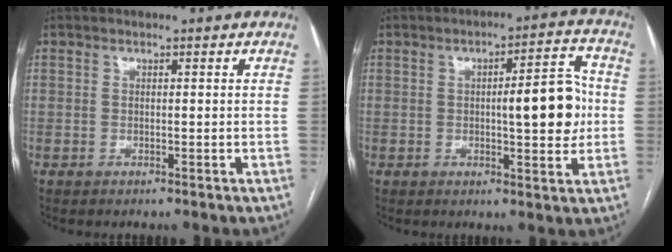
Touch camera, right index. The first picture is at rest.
{"total": 9.5, "force": [0.0, 2.3, 9.2], "torque": [-0.118, 0.016, 0.001]}